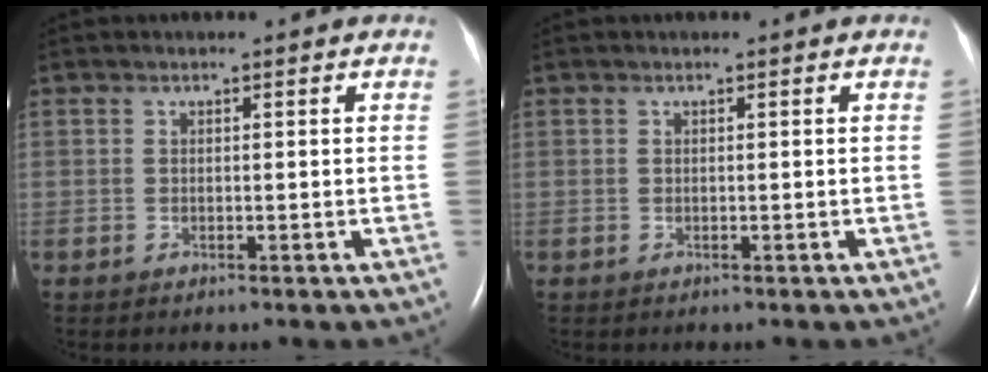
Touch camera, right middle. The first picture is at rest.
{"total": 0.0}